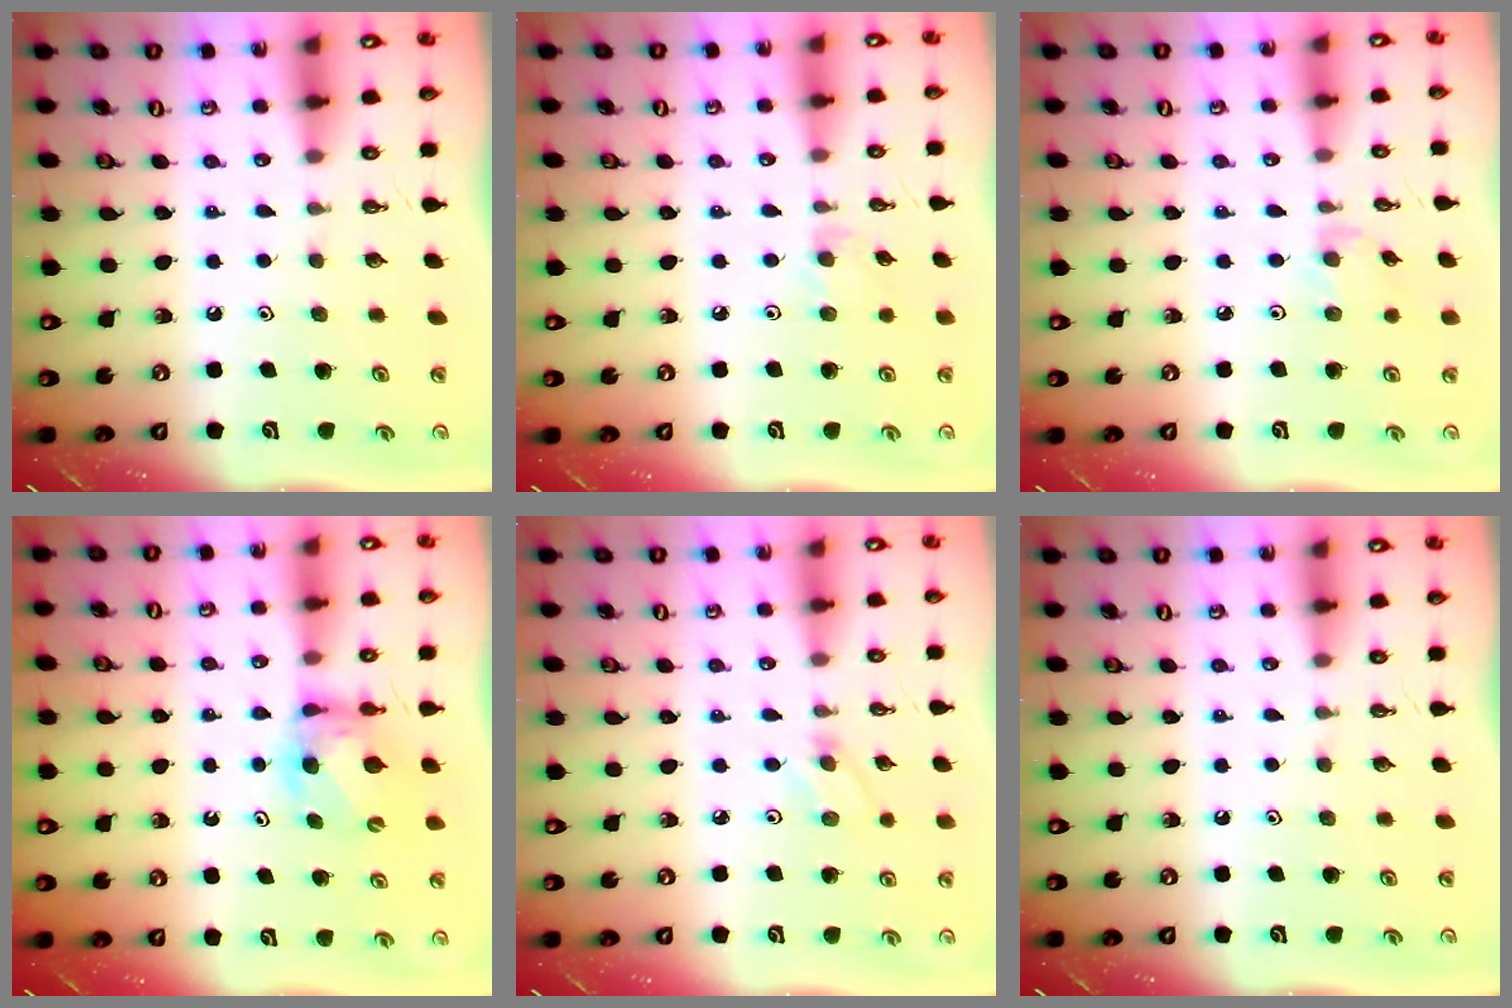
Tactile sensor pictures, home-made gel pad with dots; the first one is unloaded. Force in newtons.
{"total": 2.6, "press": 2.6, "slide": 0.4}
{"total": 1.9, "press": 1.9, "slide": 0.4}
{"total": 6.1, "press": 6.1, "slide": 0.3}
{"total": 3.0, "press": 3.0, "slide": 0.4}
{"total": 0.0}